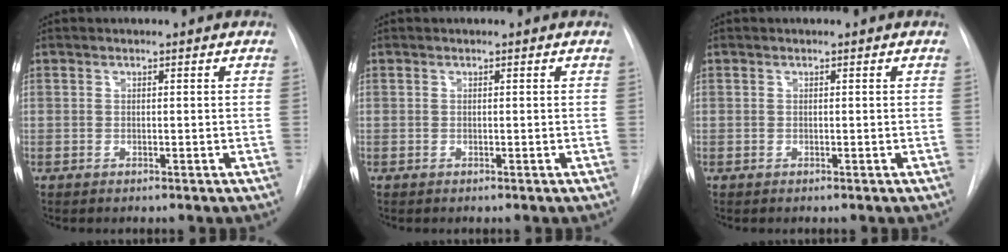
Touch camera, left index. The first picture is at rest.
{"total": 0.0}
{"total": 0.0}